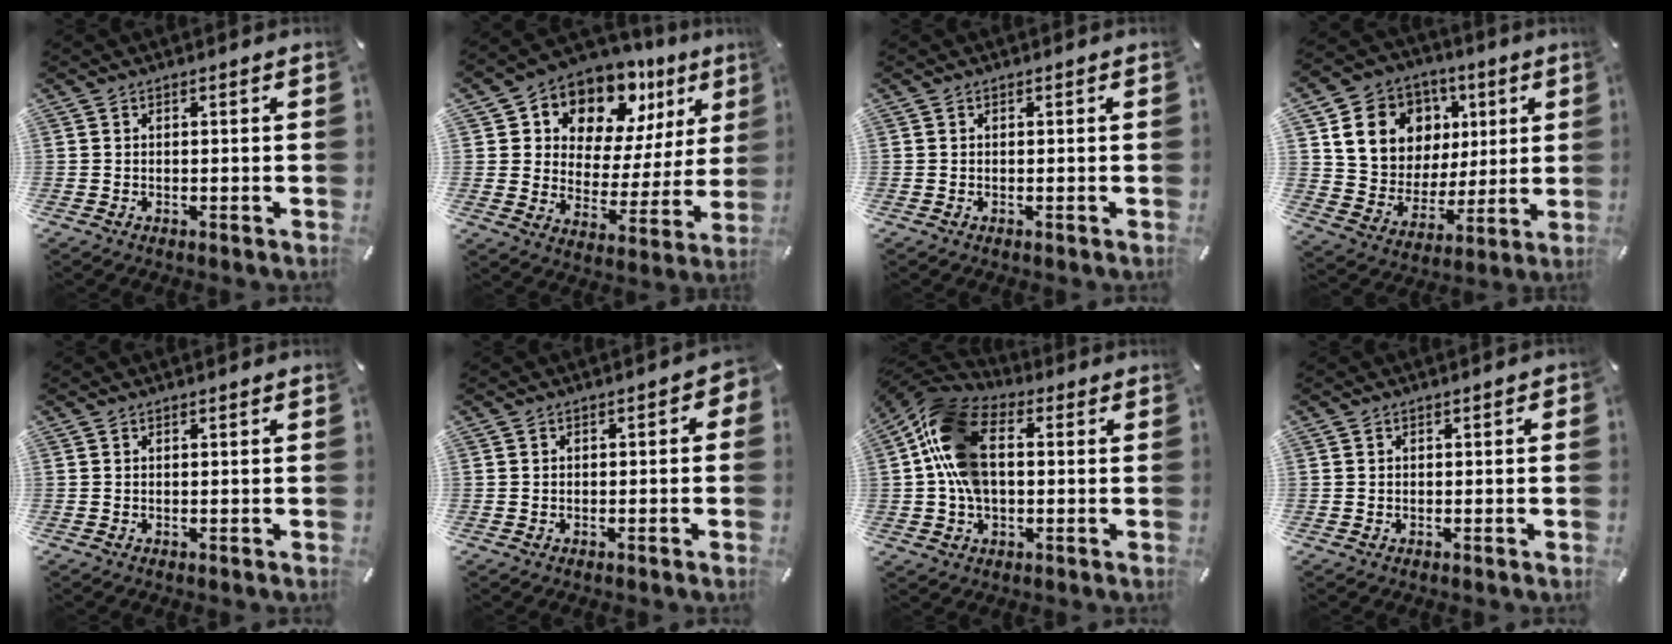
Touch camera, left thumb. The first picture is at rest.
{"total": 12.6, "force": [9.9, 7.2, 3.0], "torque": [-0.056, -0.094, 0.178]}
{"total": 0.0}
{"total": 15.4, "force": [5.8, 13.3, 5.1], "torque": [-0.083, -0.024, 0.122]}
{"total": 0.0}
{"total": 2.2, "force": [-1.1, 1.4, 1.2], "torque": [-0.014, 0.005, -0.025]}
{"total": 15.0, "force": [0.7, 10.2, 11.0], "torque": [-0.252, 0.009, 0.012]}
{"total": 0.9, "force": [-0.3, 0.7, 0.5], "torque": [-0.009, 0.002, -0.007]}